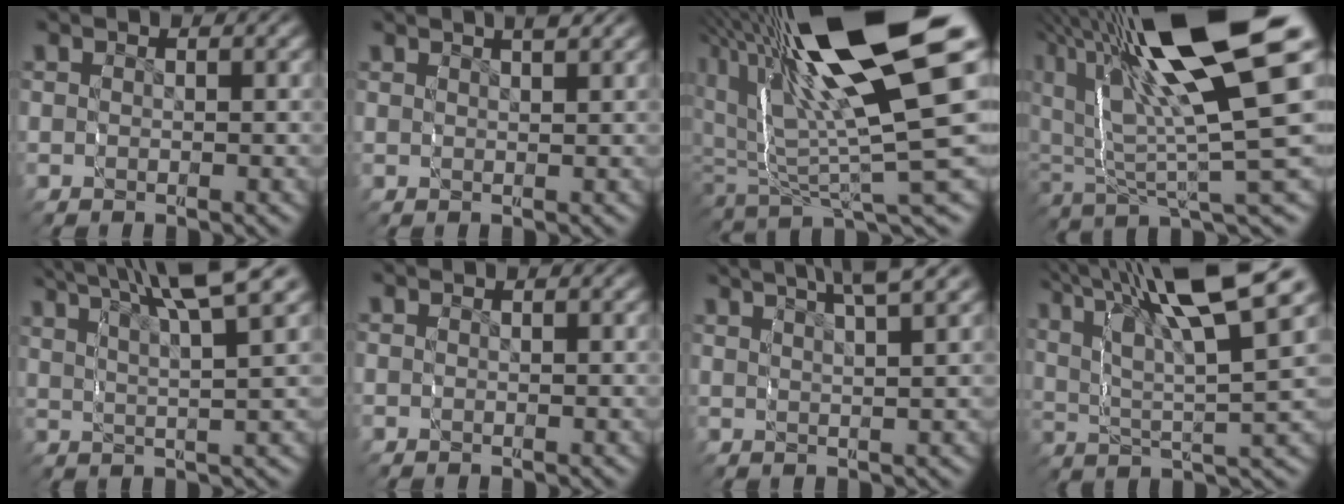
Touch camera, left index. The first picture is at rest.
{"total": 1.7, "force": [1.5, -0.2, 0.8], "torque": [0.001, 0.007, 0.023]}
{"total": 16.9, "force": [4.7, 7.0, 14.6], "torque": [-0.232, 0.012, 0.079]}
{"total": 14.9, "force": [4.9, 5.9, 12.8], "torque": [-0.198, 0.028, 0.074]}
{"total": 6.9, "force": [4.7, 1.6, 4.8], "torque": [-0.055, 0.023, 0.065]}
{"total": 0.0}
{"total": 7.9, "force": [5.9, 2.6, 4.5], "torque": [-0.049, 0.036, 0.078]}
{"total": 9.9, "force": [4.9, 3.9, 7.6], "torque": [-0.114, 0.015, 0.073]}